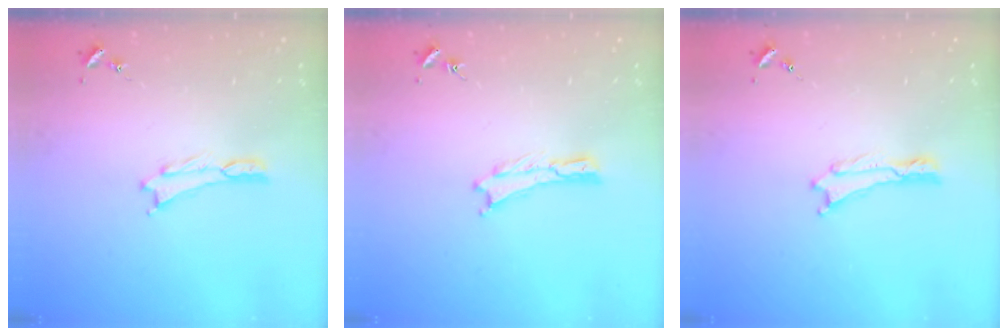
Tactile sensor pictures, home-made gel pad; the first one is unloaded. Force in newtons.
{"total": 0.0}
{"total": 0.0}